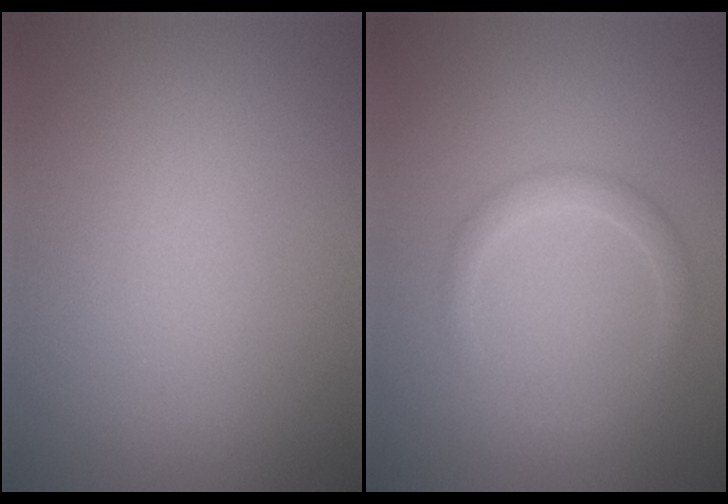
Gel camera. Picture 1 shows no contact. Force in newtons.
{"total": 1.7, "press": 1.7, "slide": 0.1}